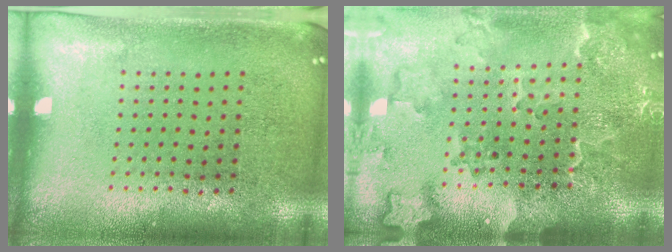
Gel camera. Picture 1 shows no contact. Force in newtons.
{"total": 2.8, "press": 2.3, "slide": 1.6}